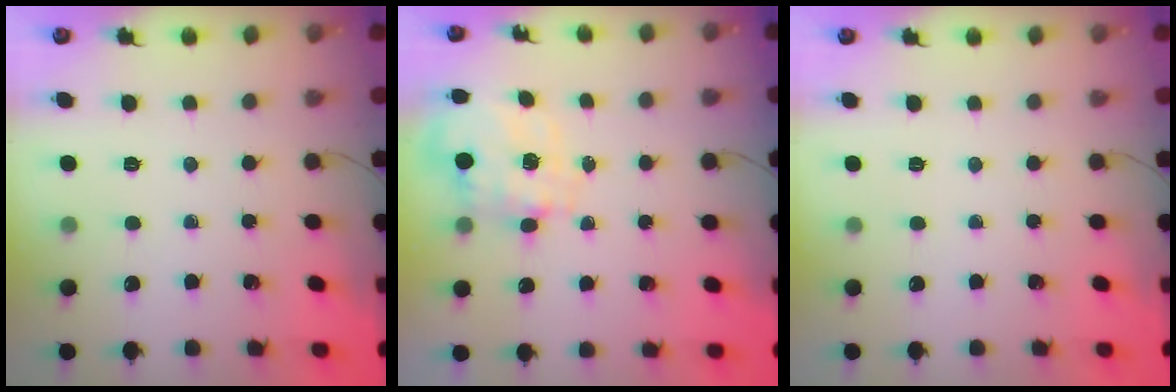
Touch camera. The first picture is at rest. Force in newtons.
{"total": 9.8, "press": 9.8, "slide": 0.8}
{"total": 2.5, "press": 2.4, "slide": 0.5}